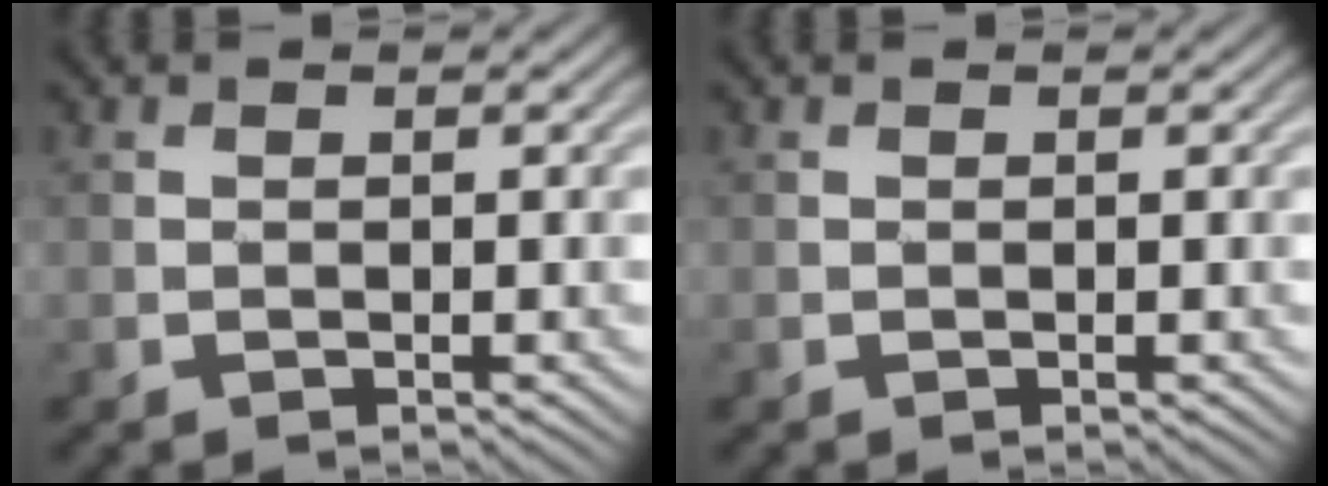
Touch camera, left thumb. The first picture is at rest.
{"total": 0.0}